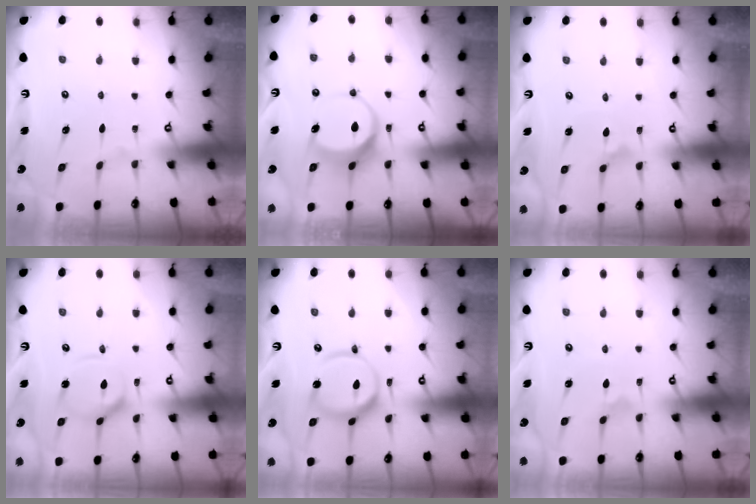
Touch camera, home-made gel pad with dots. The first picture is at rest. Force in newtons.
{"total": 7.4, "press": 7.3, "slide": 0.9}
{"total": 1.3, "press": 1.3, "slide": 0.2}
{"total": 12.0, "press": 11.9, "slide": 1.4}
{"total": 15.8, "press": 15.7, "slide": 1.8}
{"total": 1.7, "press": 1.7, "slide": 0.2}